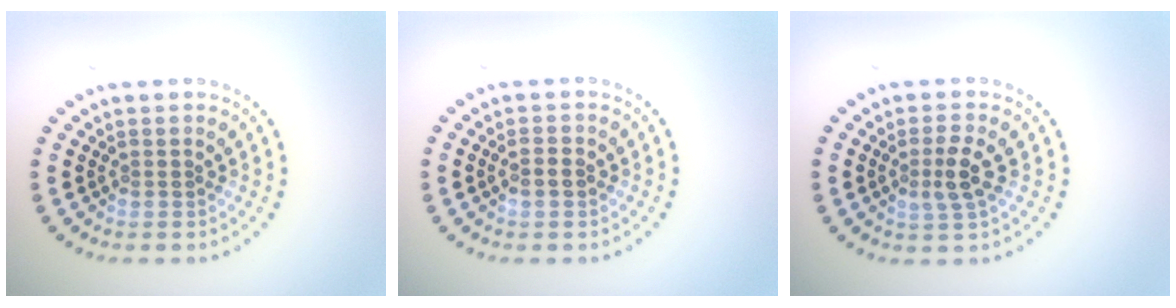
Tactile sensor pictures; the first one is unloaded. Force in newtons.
{"total": 1.0, "press": 0.9, "slide": 0.3}
{"total": 2.4, "press": 2.3, "slide": 0.8}